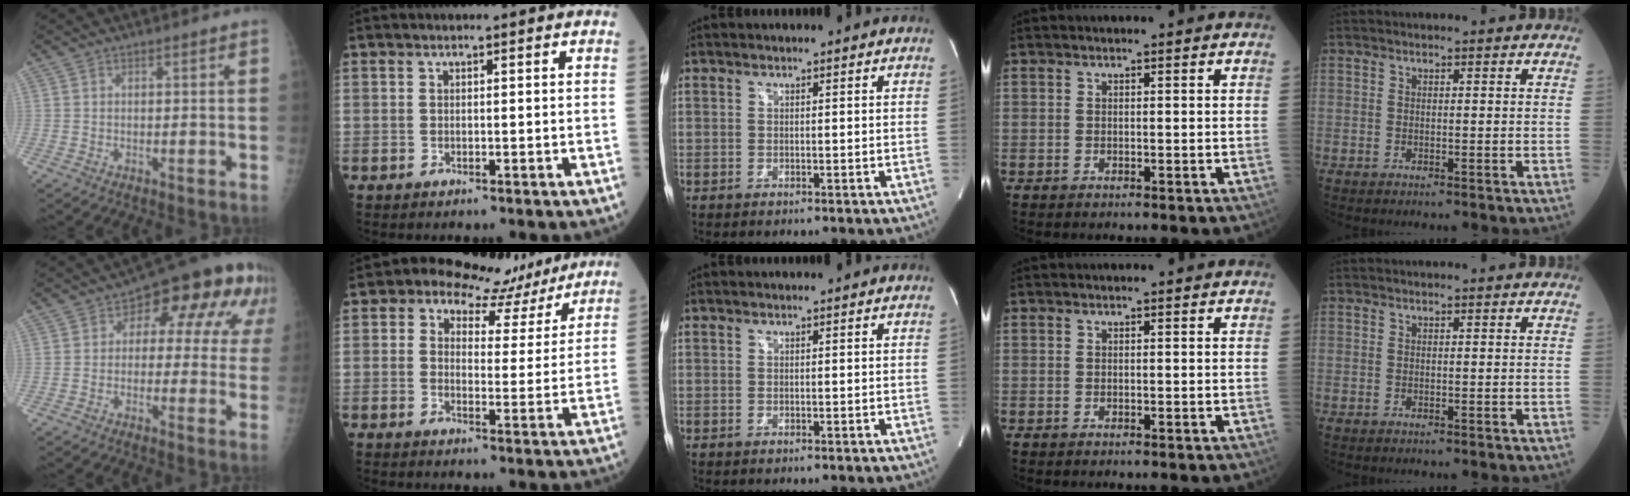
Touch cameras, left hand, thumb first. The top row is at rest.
{"thumb": {"total": 15.7, "force": [4.5, 9.0, 12.0], "torque": [-0.088, 0.025, 0.043]}, "index": {"total": 10.0, "force": [8.0, 5.3, 2.9], "torque": [-0.030, 0.013, 0.086]}}